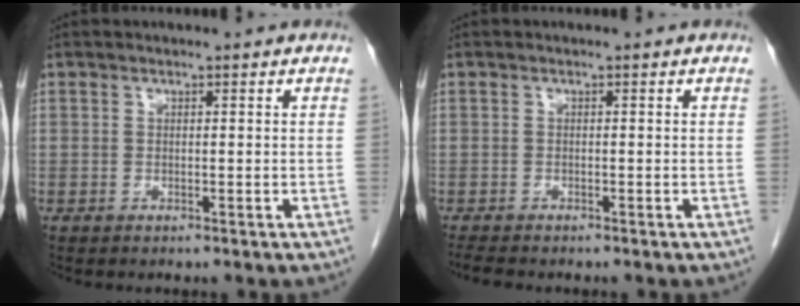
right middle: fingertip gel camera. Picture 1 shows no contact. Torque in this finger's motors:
{"motor_torque": [0.11, -0.05, -0.02, 0.00]}